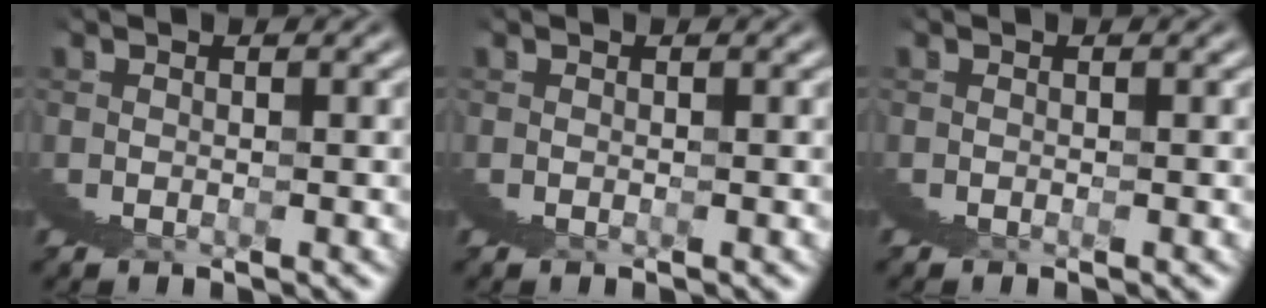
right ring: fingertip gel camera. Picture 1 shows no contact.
{"total": 0.0}
{"total": 0.0}